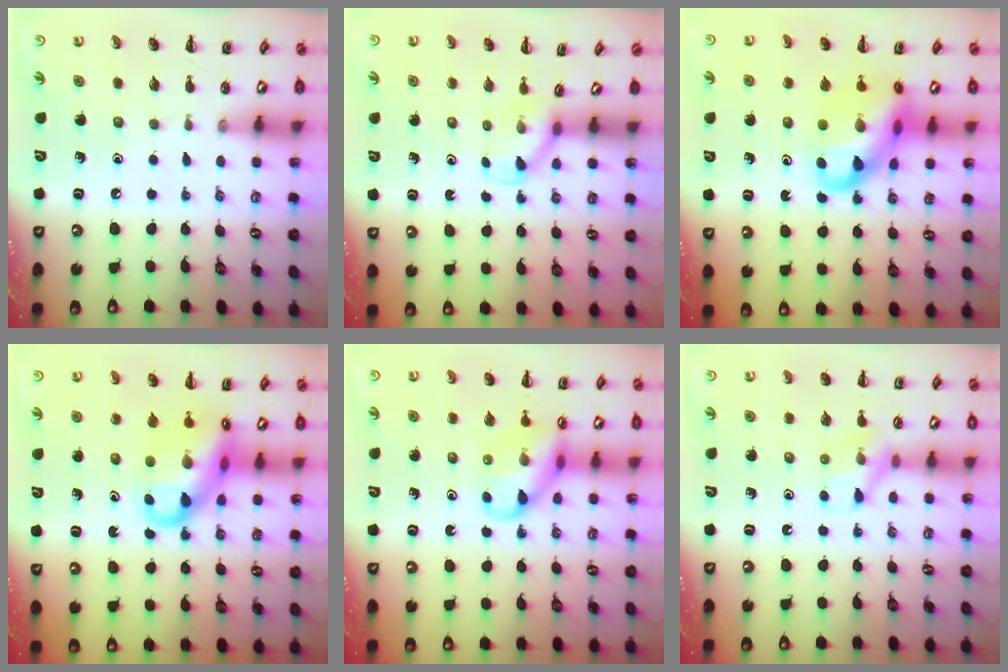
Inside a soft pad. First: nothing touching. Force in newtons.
{"total": 3.0, "press": 2.9, "slide": 1.0}
{"total": 15.9, "press": 15.5, "slide": 3.5}
{"total": 14.7, "press": 14.2, "slide": 3.8}
{"total": 12.7, "press": 12.6, "slide": 2.1}
{"total": 9.4, "press": 9.4, "slide": 0.6}